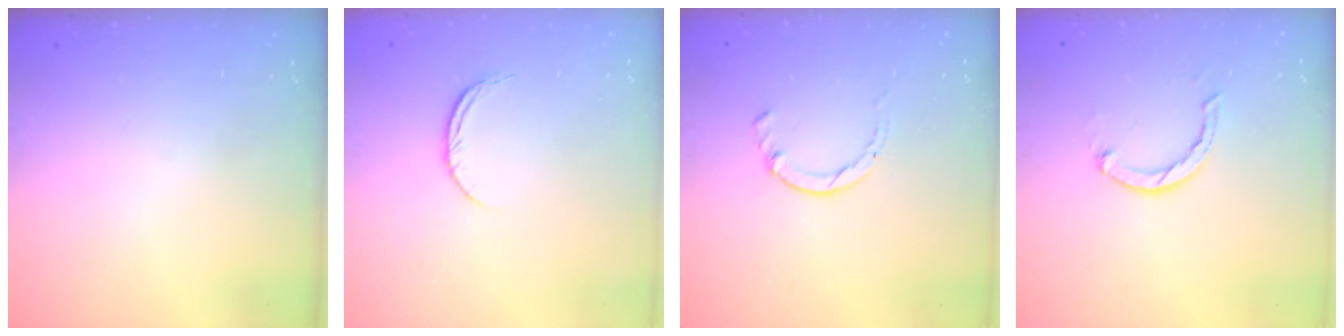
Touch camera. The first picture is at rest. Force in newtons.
{"total": 4.9, "press": 4.9, "slide": 0.5}
{"total": 1.7, "press": 1.7, "slide": 0.3}
{"total": 2.4, "press": 2.3, "slide": 0.4}